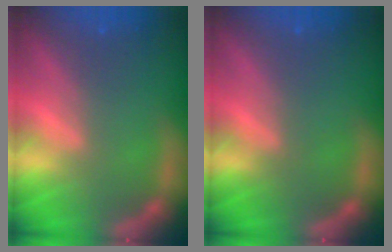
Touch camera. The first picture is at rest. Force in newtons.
{"total": 0.0}